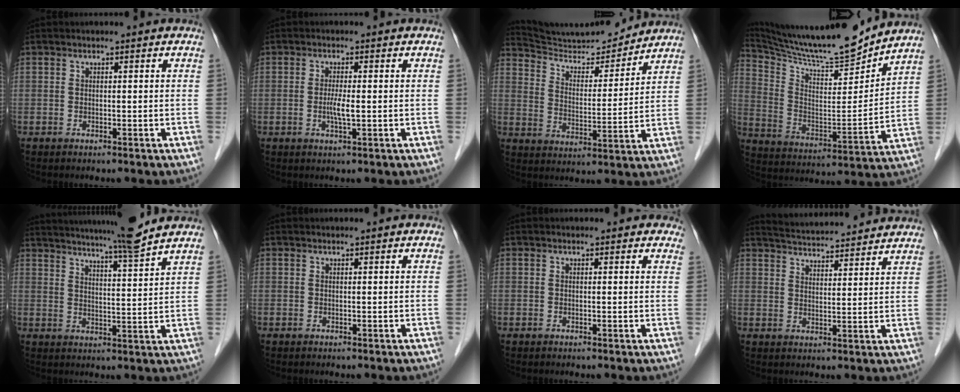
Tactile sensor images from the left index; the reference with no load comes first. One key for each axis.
{"total": 2.4, "fx": -0.2, "fy": 0.1, "fz": 2.3, "tx": -0.049, "ty": -0.004, "tz": -0.004}
{"total": 13.5, "fx": 13.2, "fy": 1.3, "fz": 2.5, "tx": -0.047, "ty": -0.002, "tz": 0.217}
{"total": 18.3, "fx": 17.4, "fy": 0.6, "fz": 5.9, "tx": -0.125, "ty": -0.030, "tz": 0.290}
{"total": 13.5, "fx": 12.1, "fy": -1.1, "fz": 5.8, "tx": -0.103, "ty": -0.010, "tz": 0.171}
{"total": 0.8, "fx": 0.7, "fy": 0.0, "fz": 0.2, "tx": -0.006, "ty": 0.011, "tz": 0.013}
{"total": 3.9, "fx": 3.5, "fy": 1.6, "fz": 0.9, "tx": 0.004, "ty": 0.005, "tz": 0.021}
{"total": 14.8, "fx": 14.0, "fy": 1.4, "fz": 4.6, "tx": -0.077, "ty": 0.027, "tz": 0.192}